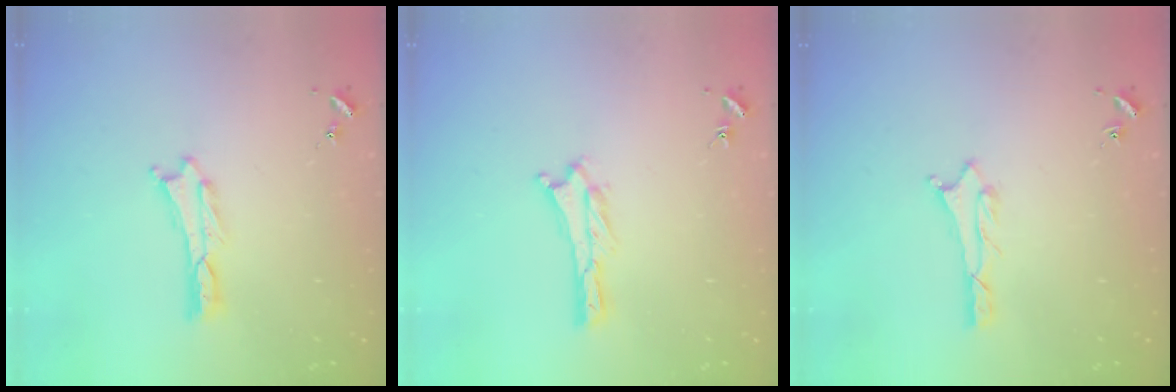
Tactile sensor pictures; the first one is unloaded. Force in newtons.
{"total": 0.0}
{"total": 0.7, "press": 0.7, "slide": 0.2}